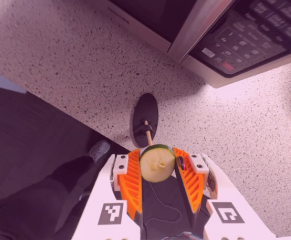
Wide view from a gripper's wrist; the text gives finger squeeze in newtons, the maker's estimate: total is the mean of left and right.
{"total": 9.4, "left": 9.9, "right": 8.8}